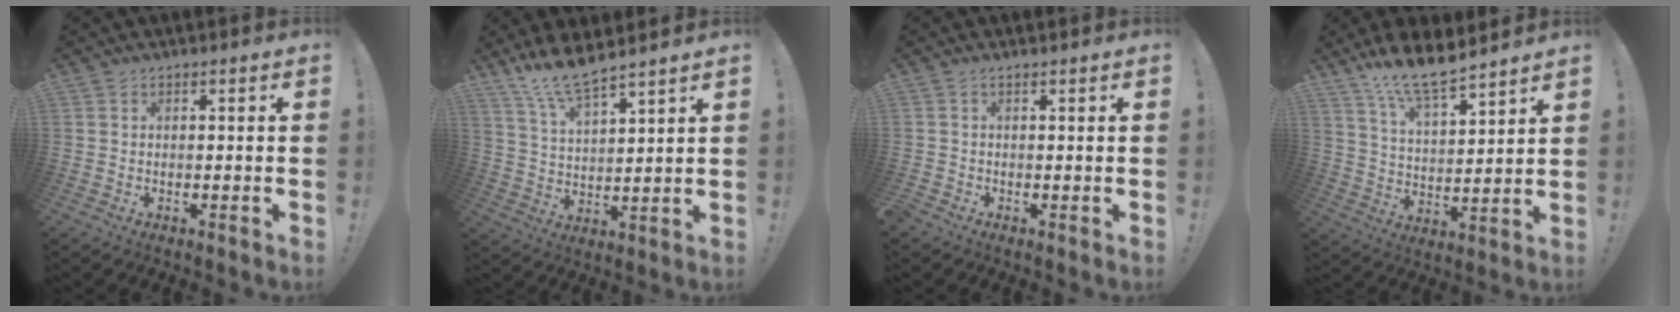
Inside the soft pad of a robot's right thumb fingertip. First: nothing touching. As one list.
[{"total": 10.1, "force": [9.1, 2.0, 3.8], "torque": [-0.083, -0.055, 0.169]}, {"total": 0.8, "force": [0.0, 0.7, -0.3], "torque": [0.000, 0.003, 0.002]}, {"total": 12.4, "force": [10.6, 3.4, 5.3], "torque": [-0.101, -0.075, 0.193]}]